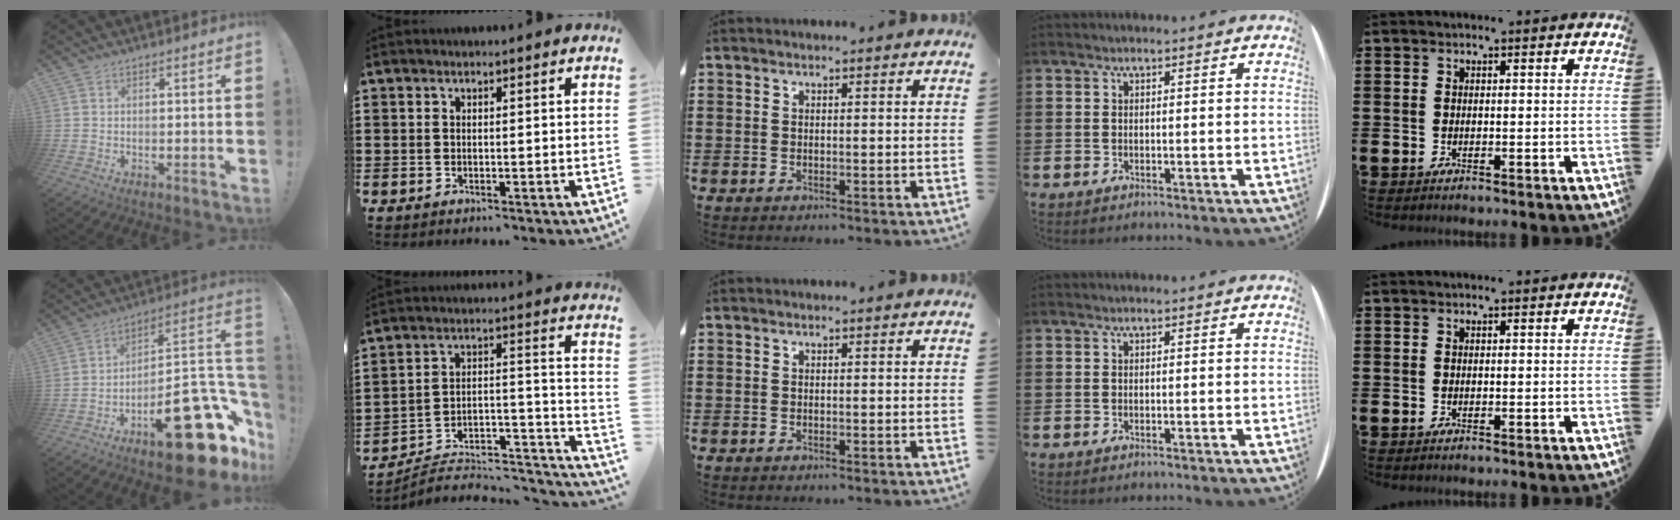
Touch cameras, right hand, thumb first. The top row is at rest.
{"thumb": {"total": 24.6, "force": [-13.5, 8.7, 18.7], "torque": [-0.198, 0.073, -0.201]}, "index": {"total": 6.0, "force": [-5.5, 1.7, 1.6], "torque": [-0.020, 0.003, -0.109]}}